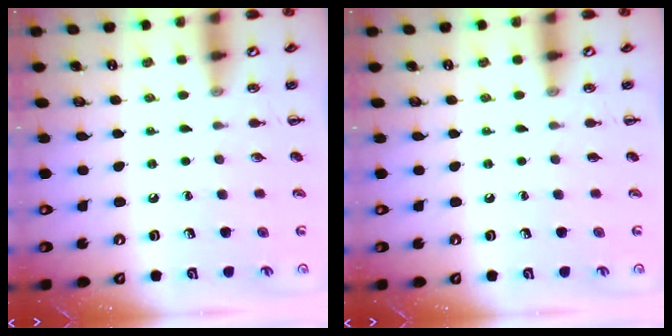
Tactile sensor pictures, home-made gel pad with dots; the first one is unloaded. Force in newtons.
{"total": 0.0}